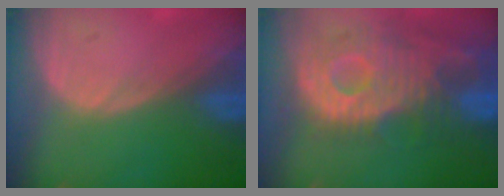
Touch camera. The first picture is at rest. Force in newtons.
{"total": 12.3, "press": 10.9, "slide": 5.7}